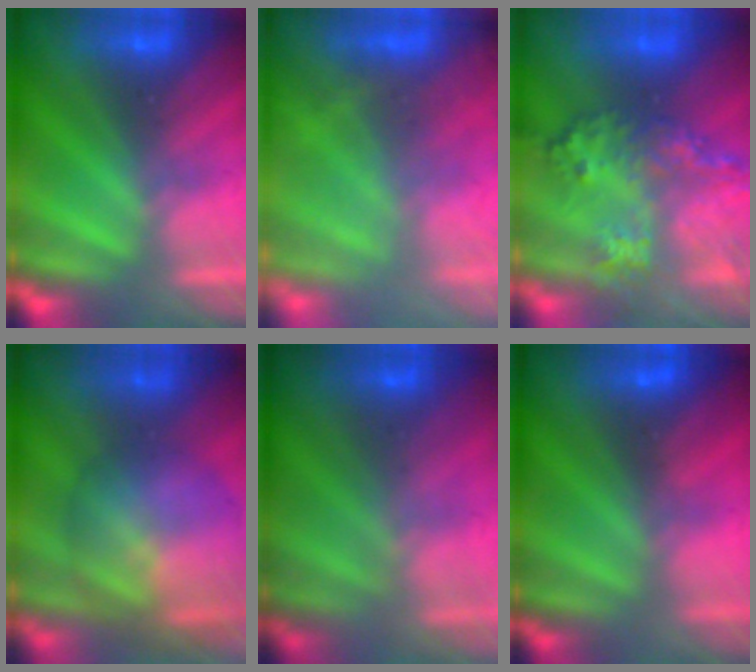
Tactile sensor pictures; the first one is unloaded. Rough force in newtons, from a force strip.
{"total": 10.1}
{"total": 7.4}
{"total": 6.8}
{"total": 3.8}
{"total": 4.8}